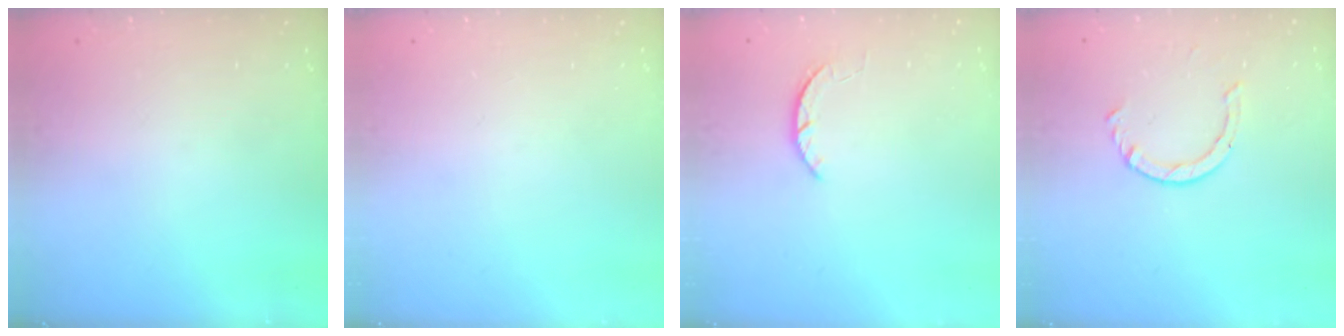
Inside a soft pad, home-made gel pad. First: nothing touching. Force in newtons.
{"total": 0.0}
{"total": 1.6, "press": 1.6, "slide": 0.3}
{"total": 2.3, "press": 2.3, "slide": 0.2}